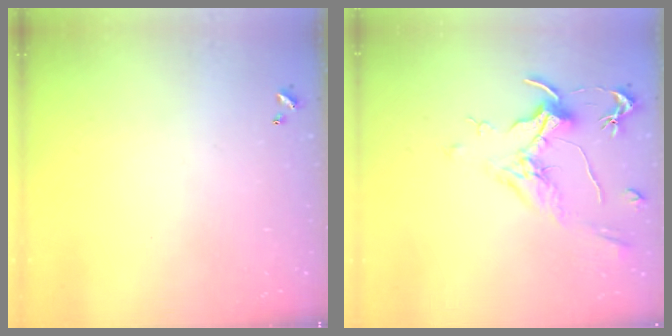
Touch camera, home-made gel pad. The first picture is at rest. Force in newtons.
{"total": 2.1, "press": 2.0, "slide": 0.8}